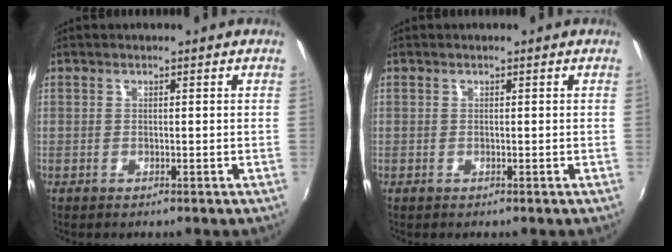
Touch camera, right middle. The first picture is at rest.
{"total": 0.0}